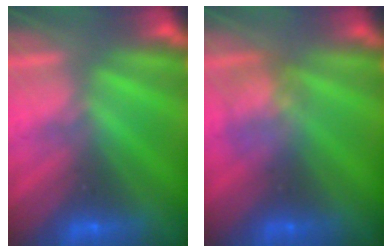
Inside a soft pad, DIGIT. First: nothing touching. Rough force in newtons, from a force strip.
{"total": 2.3}